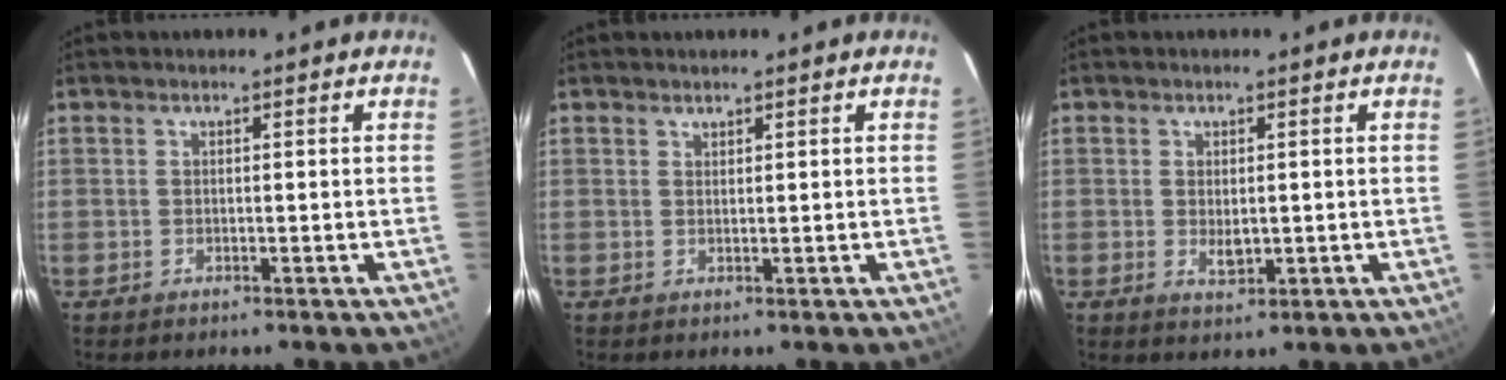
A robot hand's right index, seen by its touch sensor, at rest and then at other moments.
{"total": 0.7, "force": [0.7, 0.1, 0.1], "torque": [-0.003, 0.001, 0.013]}
{"total": 2.6, "force": [0.0, 1.7, 2.0], "torque": [-0.033, -0.004, 0.004]}